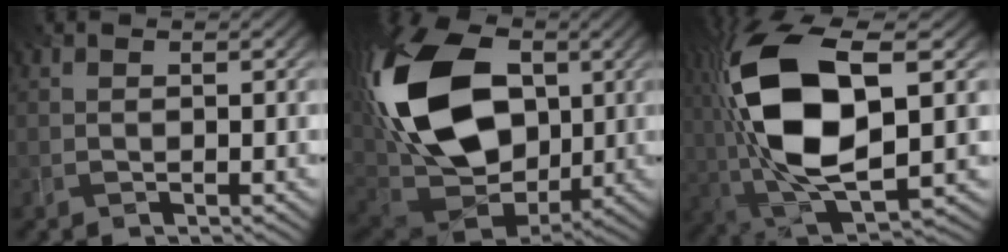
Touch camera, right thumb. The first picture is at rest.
{"total": 20.3, "force": [4.0, 13.2, 14.9], "torque": [-0.318, 0.025, 0.059]}
{"total": 17.0, "force": [1.7, 7.8, 15.0], "torque": [-0.329, 0.009, 0.031]}